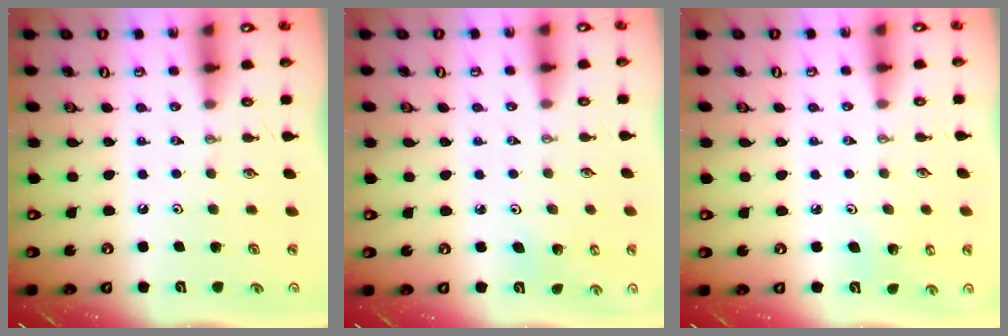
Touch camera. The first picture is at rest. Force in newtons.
{"total": 3.0, "press": 2.9, "slide": 0.4}
{"total": 3.3, "press": 3.1, "slide": 1.1}